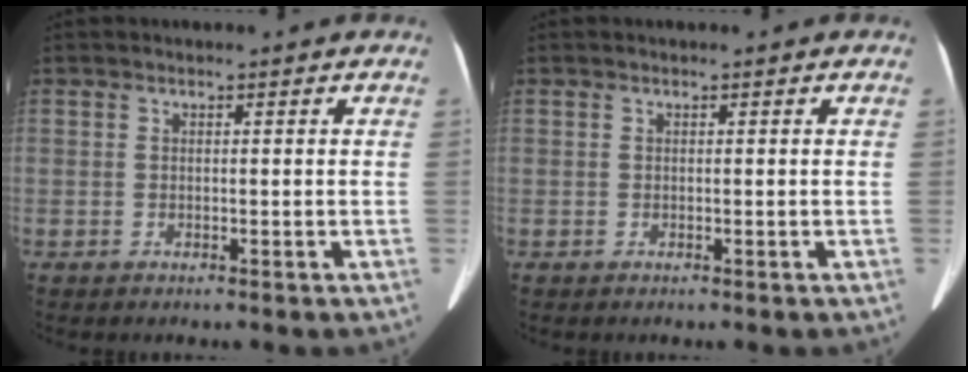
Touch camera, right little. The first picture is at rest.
{"total": 0.0}